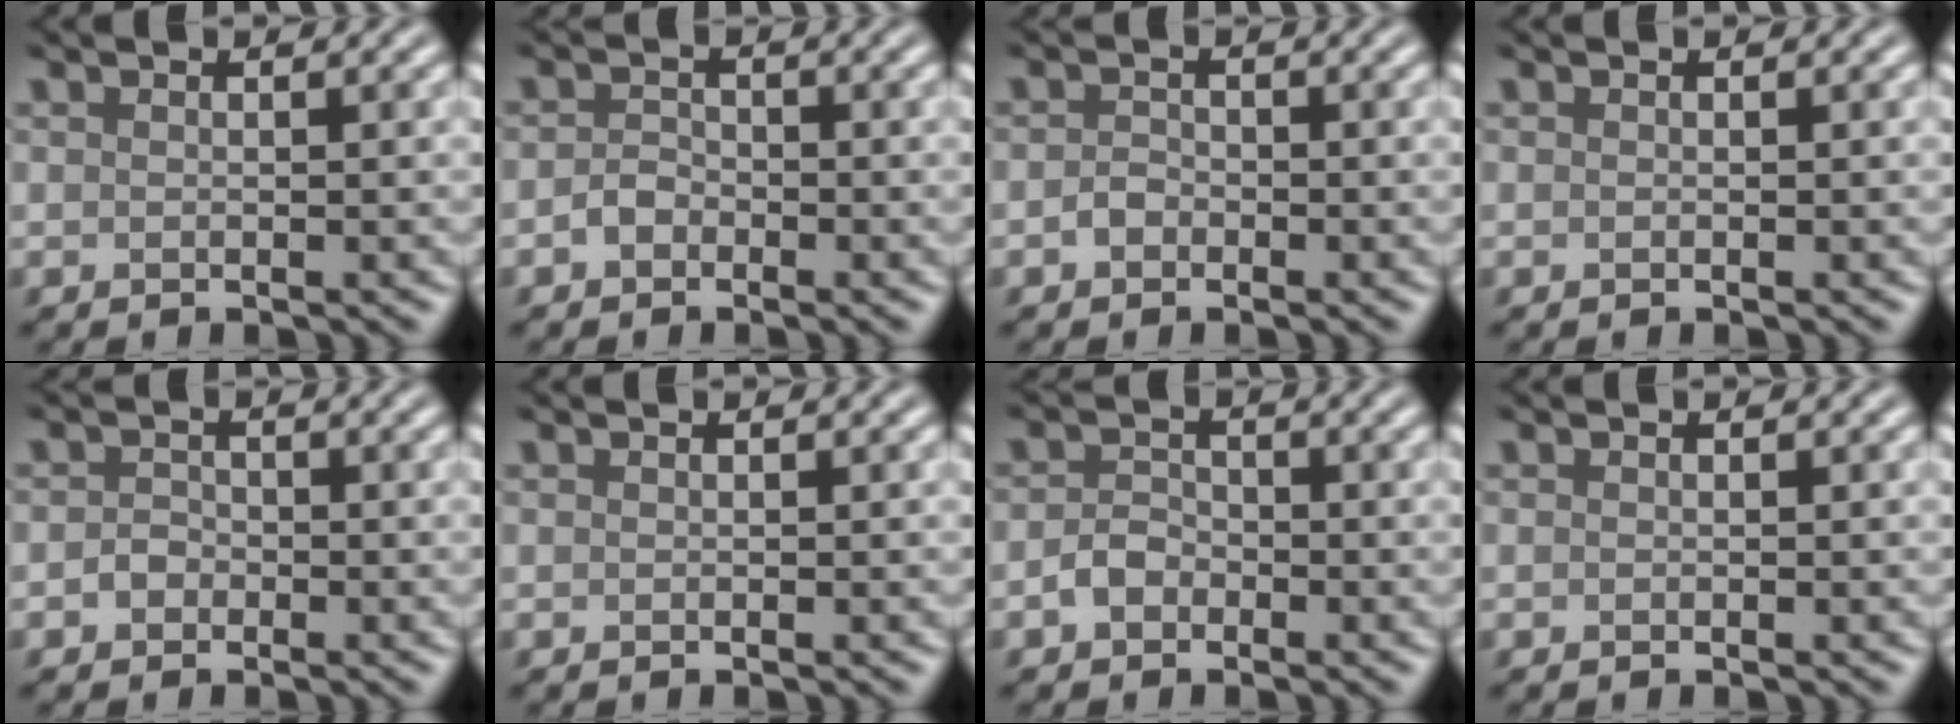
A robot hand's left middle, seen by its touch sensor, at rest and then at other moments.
{"total": 1.3, "force": [-0.7, 1.0, 0.6], "torque": [-0.010, 0.003, -0.016]}
{"total": 1.1, "force": [-0.5, 0.9, 0.5], "torque": [-0.009, 0.001, -0.013]}
{"total": 0.0}
{"total": 1.3, "force": [-0.5, 1.1, 0.4], "torque": [-0.004, 0.000, -0.013]}
{"total": 0.0}
{"total": 1.8, "force": [-0.9, 1.3, 0.8], "torque": [-0.015, 0.004, -0.021]}
{"total": 0.0}